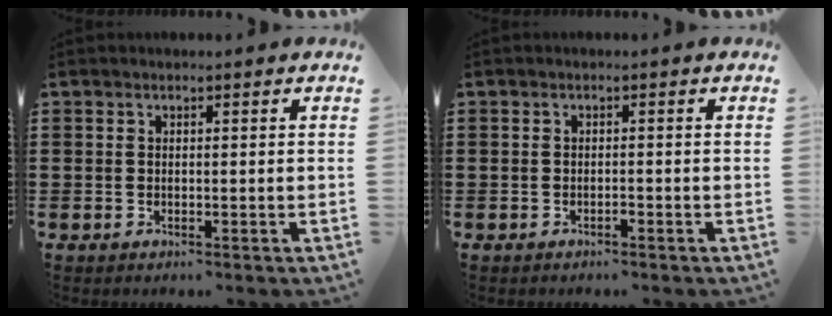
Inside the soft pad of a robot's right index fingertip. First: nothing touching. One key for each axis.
{"total": 0.7, "fx": -0.6, "fy": 0.1, "fz": 0.4, "tx": -0.010, "ty": -0.002, "tz": -0.011}